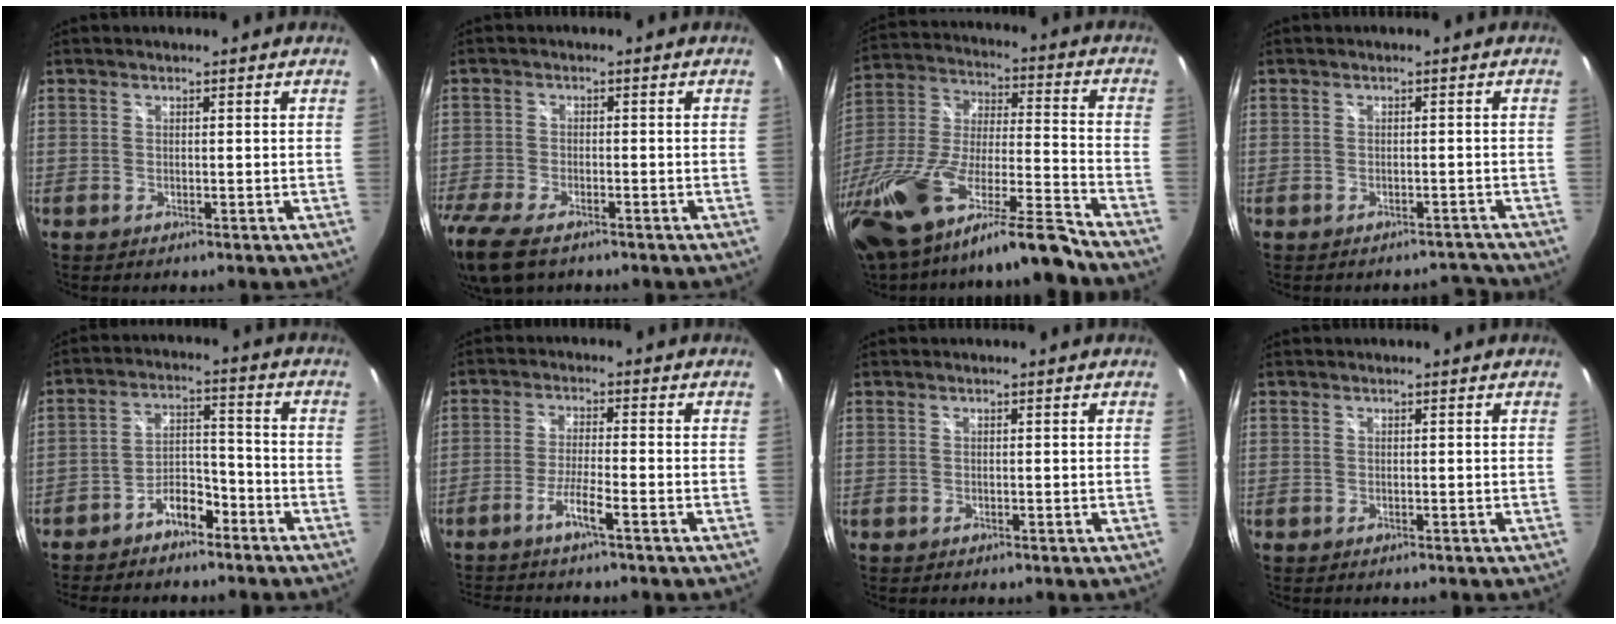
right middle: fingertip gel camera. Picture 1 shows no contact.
{"total": 12.3, "force": [-8.8, 5.1, 6.9], "torque": [-0.182, -0.050, -0.163]}
{"total": 25.1, "force": [-18.5, 3.0, 16.7], "torque": [-0.318, -0.058, -0.326]}
{"total": 2.8, "force": [-2.7, 0.9, -0.1], "torque": [0.015, 0.011, -0.029]}
{"total": 8.5, "force": [-6.4, 3.8, 3.9], "torque": [-0.080, 0.035, -0.104]}
{"total": 4.8, "force": [-3.5, -0.7, 3.2], "torque": [-0.079, 0.001, -0.068]}
{"total": 0.0}
{"total": 0.0}